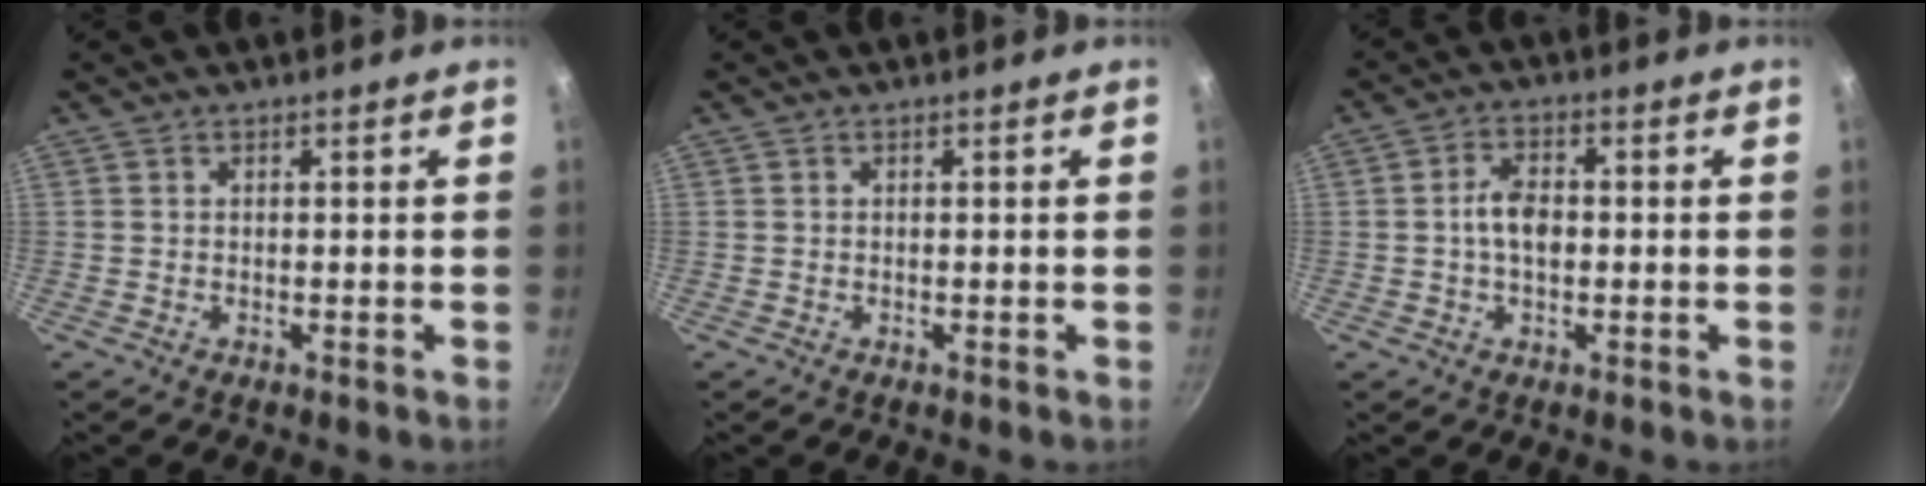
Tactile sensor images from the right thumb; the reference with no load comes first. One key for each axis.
{"total": 0.0}
{"total": 5.3, "fx": -0.3, "fy": 3.3, "fz": 4.2, "tx": -0.068, "ty": 0.015, "tz": -0.011}